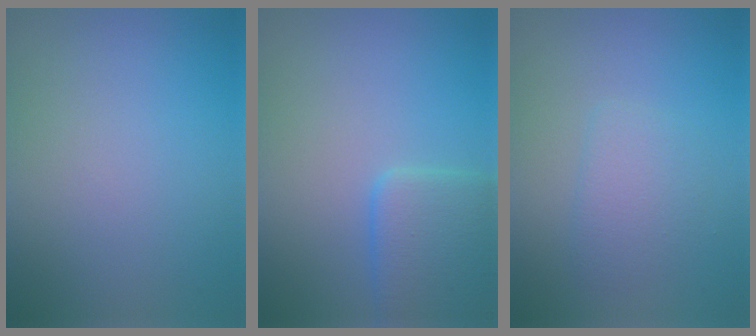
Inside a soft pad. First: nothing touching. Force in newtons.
{"total": 4.4, "press": 4.4, "slide": 0.2}
{"total": 2.1, "press": 2.1, "slide": 0.1}